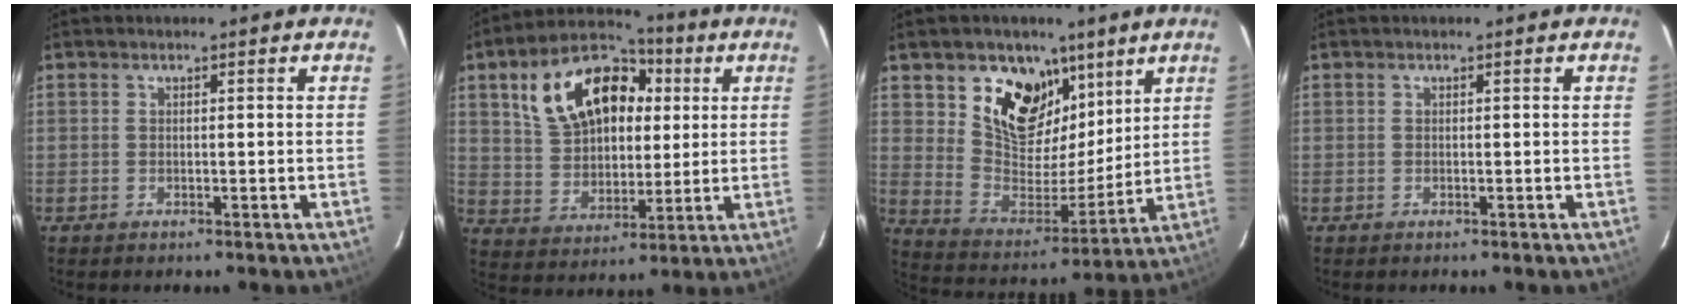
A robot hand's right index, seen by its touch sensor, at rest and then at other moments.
{"total": 18.4, "force": [6.2, 12.0, 12.5], "torque": [-0.247, 0.048, 0.117]}
{"total": 16.0, "force": [9.2, 10.8, 7.3], "torque": [-0.150, -0.008, 0.171]}
{"total": 0.0}